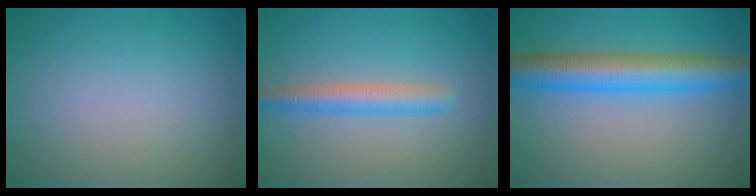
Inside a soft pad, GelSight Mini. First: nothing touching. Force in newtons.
{"total": 2.9, "press": 2.9, "slide": 0.0}
{"total": 6.7, "press": 6.7, "slide": 0.1}